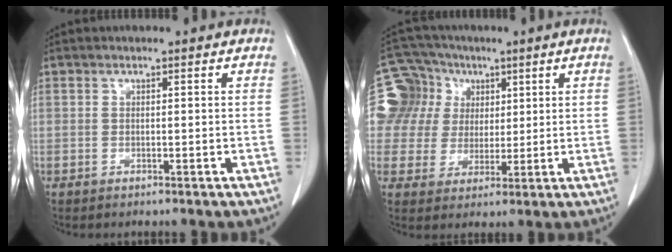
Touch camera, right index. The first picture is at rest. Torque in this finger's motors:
{"motor_torque": [0.21, 0.16, -0.01, -0.04]}